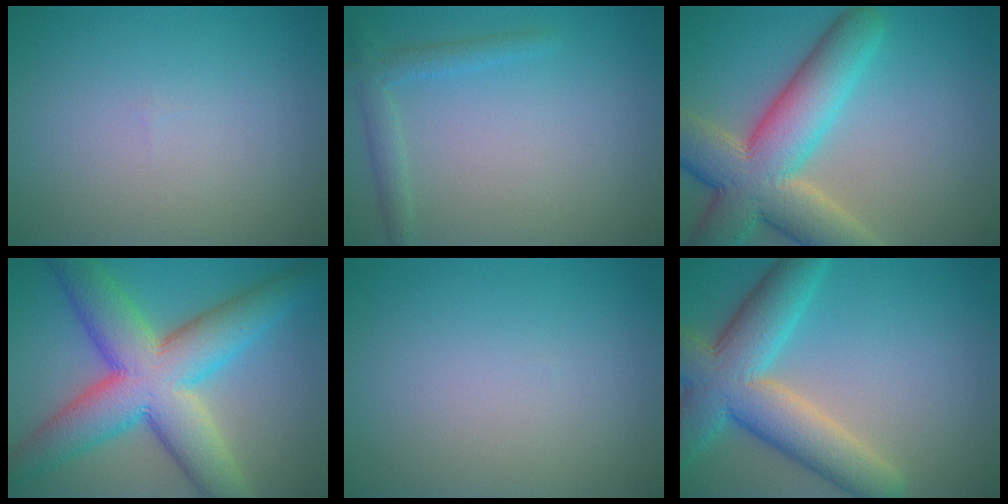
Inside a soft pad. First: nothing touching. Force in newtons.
{"total": 2.0, "press": 2.0, "slide": 0.1}
{"total": 10.8, "press": 10.8, "slide": 0.7}
{"total": 11.7, "press": 11.7, "slide": 0.6}
{"total": 0.0}
{"total": 9.1, "press": 9.1, "slide": 0.5}